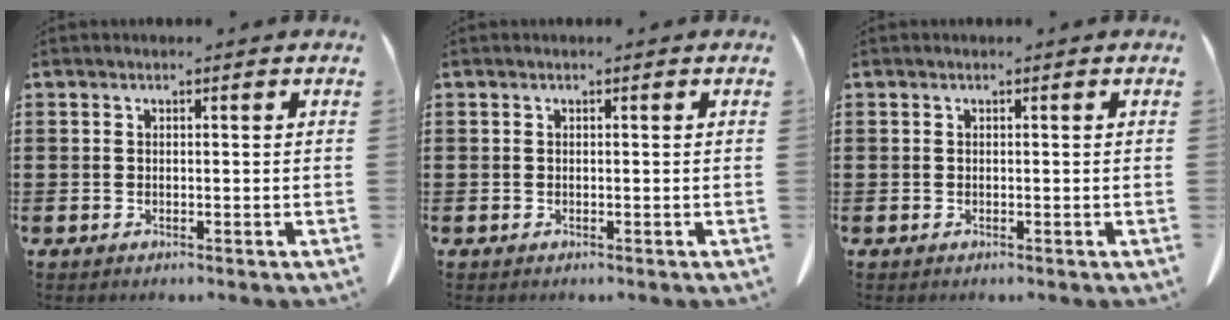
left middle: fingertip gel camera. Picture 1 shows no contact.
{"total": 0.0}
{"total": 0.0}